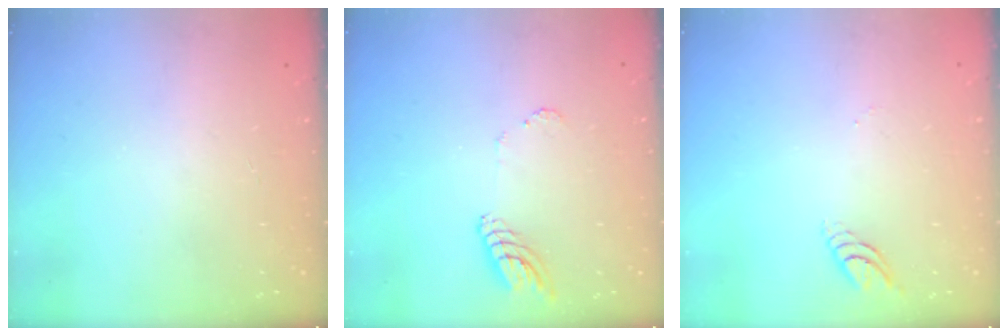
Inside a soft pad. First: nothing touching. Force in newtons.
{"total": 8.5, "press": 8.4, "slide": 0.7}
{"total": 4.4, "press": 4.4, "slide": 0.1}